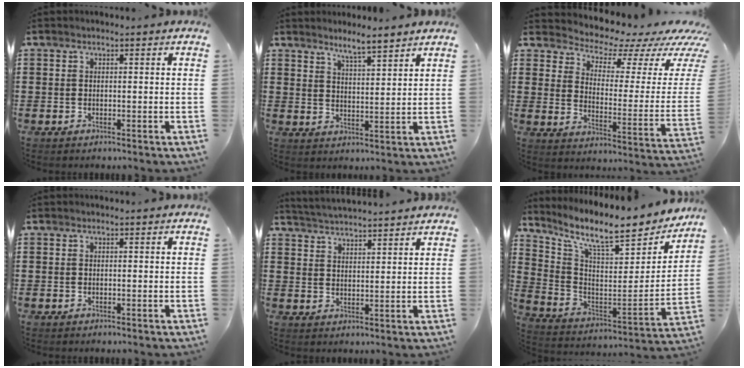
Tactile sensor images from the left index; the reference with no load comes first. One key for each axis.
{"total": 4.2, "fx": 4.0, "fy": -0.3, "fz": 1.3, "tx": -0.036, "ty": -0.015, "tz": 0.071}
{"total": 4.9, "fx": 4.5, "fy": 1.4, "fz": 1.4, "tx": -0.040, "ty": -0.047, "tz": 0.071}
{"total": 0.0}
{"total": 3.4, "fx": 3.3, "fy": -0.5, "fz": -0.2, "tx": -0.010, "ty": -0.017, "tz": 0.059}
{"total": 10.6, "fx": 8.8, "fy": 1.9, "fz": 5.6, "tx": -0.123, "ty": -0.074, "tz": 0.143}